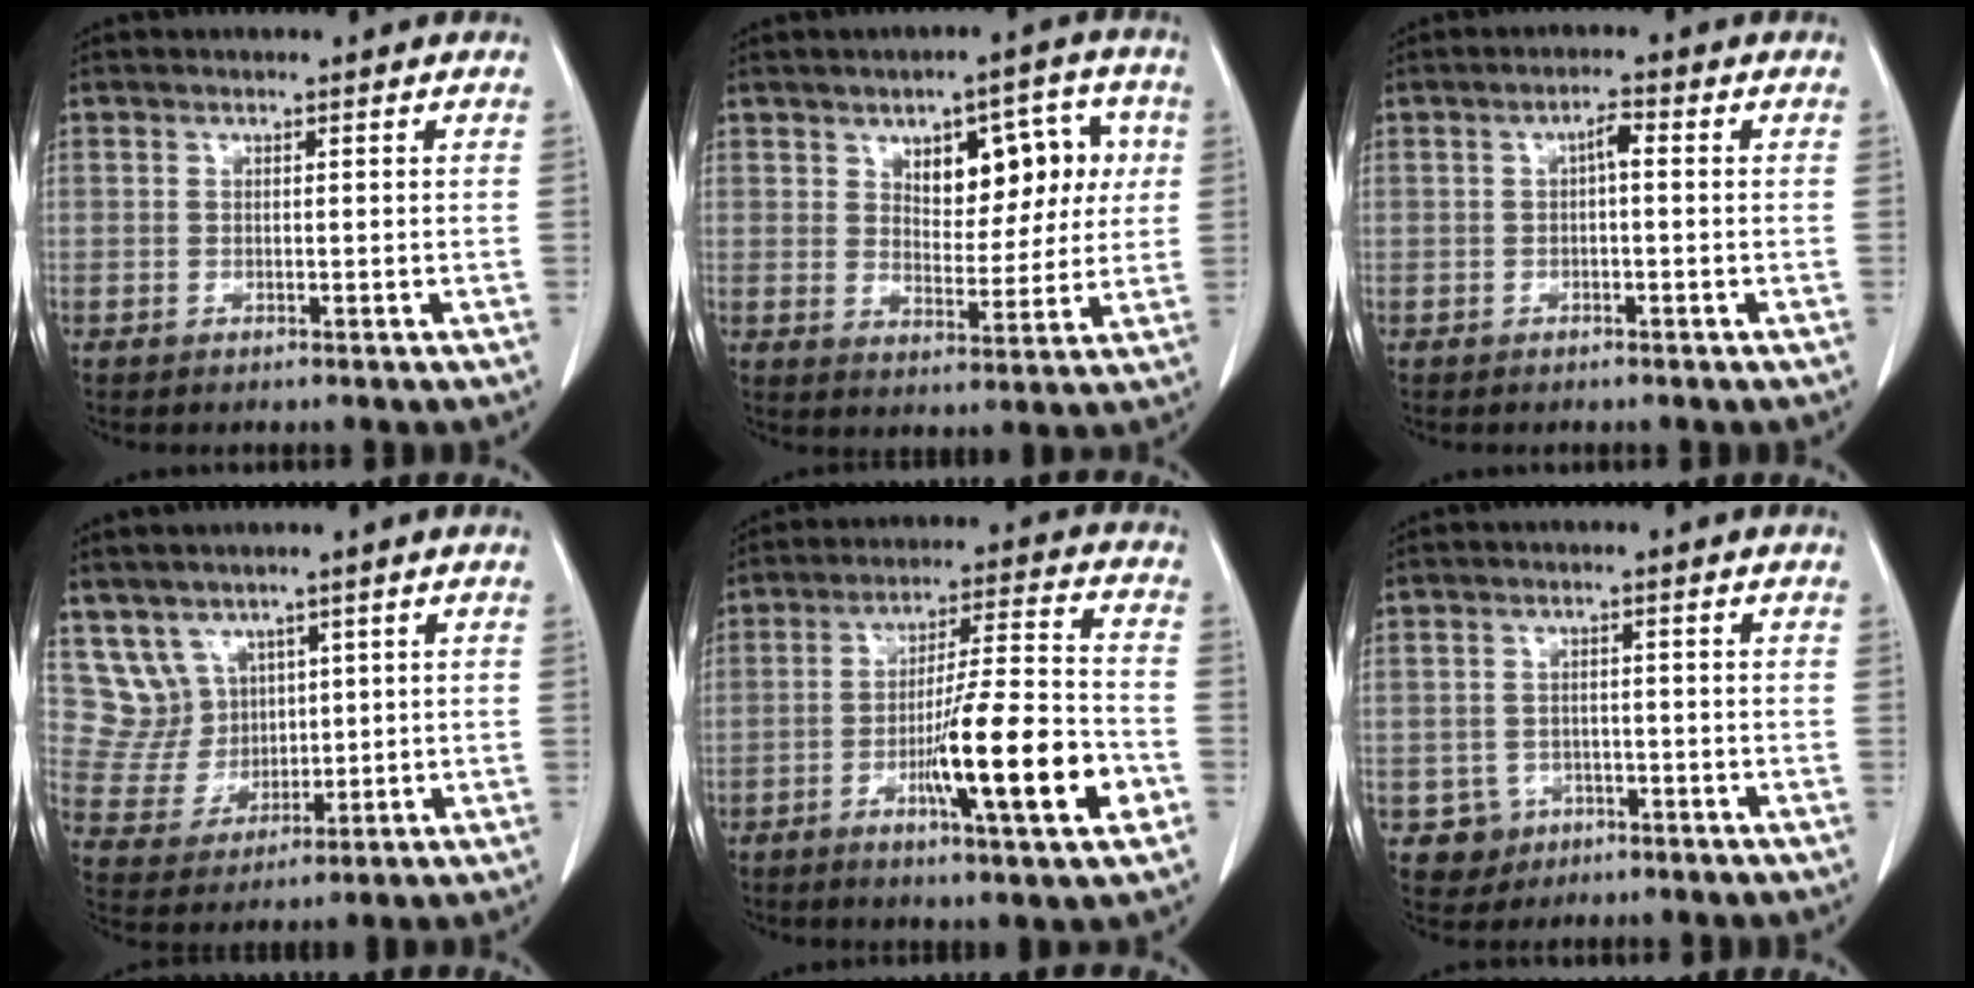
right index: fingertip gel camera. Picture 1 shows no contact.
{"total": 10.2, "force": [3.3, 5.4, 8.0], "torque": [-0.100, 0.023, 0.052]}
{"total": 2.0, "force": [0.1, 0.6, 1.9], "torque": [-0.038, 0.009, 0.003]}
{"total": 6.6, "force": [3.9, 5.3, 0.2], "torque": [-0.017, 0.022, 0.091]}
{"total": 15.6, "force": [-5.5, 0.8, 14.6], "torque": [-0.241, -0.007, -0.089]}
{"total": 2.5, "force": [-1.0, 2.3, 0.0], "torque": [0.001, 0.009, -0.012]}